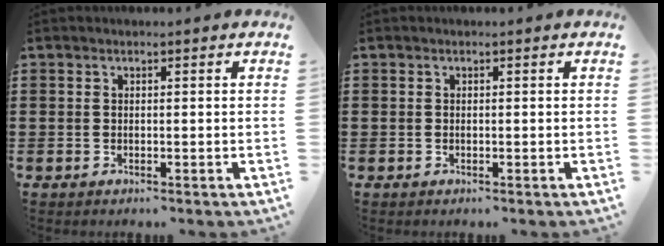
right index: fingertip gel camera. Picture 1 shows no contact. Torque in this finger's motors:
{"motor_torque": [0.95, 1.11, -0.06, -0.01]}